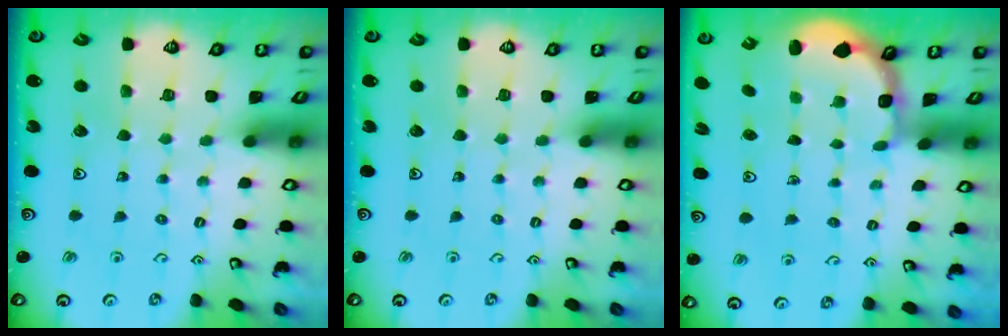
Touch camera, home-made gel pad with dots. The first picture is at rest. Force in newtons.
{"total": 0.0}
{"total": 2.7, "press": 2.1, "slide": 1.7}